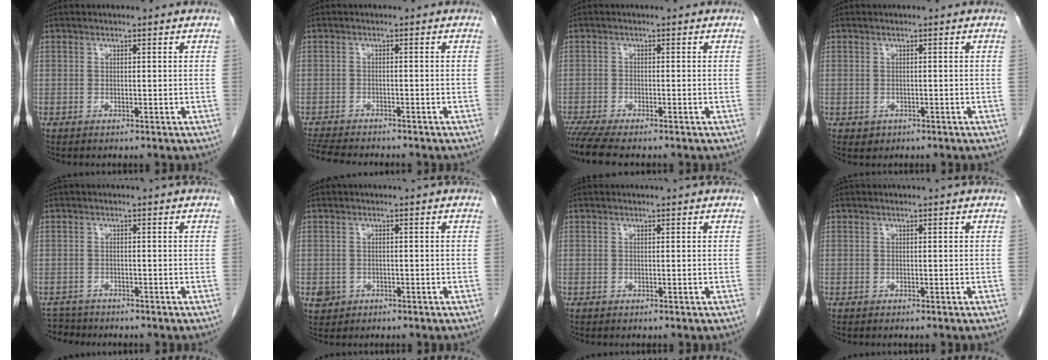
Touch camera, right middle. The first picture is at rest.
{"total": 7.7, "force": [-7.1, 0.9, 2.9], "torque": [-0.050, -0.013, -0.114]}
{"total": 5.3, "force": [-4.5, 0.3, 2.8], "torque": [-0.047, -0.015, -0.076]}
{"total": 1.1, "force": [-0.4, 1.0, 0.2], "torque": [-0.004, 0.003, 0.001]}
{"total": 3.1, "force": [-2.9, 0.8, -0.6], "torque": [0.008, -0.008, -0.050]}
{"total": 2.8, "force": [-1.1, 2.6, 0.4], "torque": [-0.004, 0.005, -0.014]}
{"total": 0.0}
{"total": 0.0}